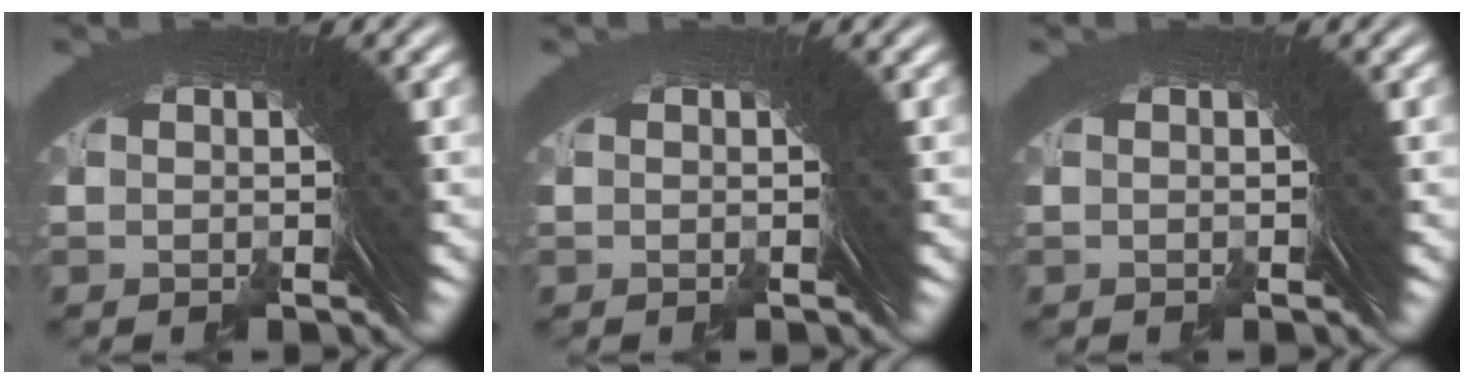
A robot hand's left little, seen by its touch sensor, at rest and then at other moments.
{"total": 1.0, "force": [-0.6, -0.6, -0.5], "torque": [0.012, 0.003, -0.010]}
{"total": 0.0}